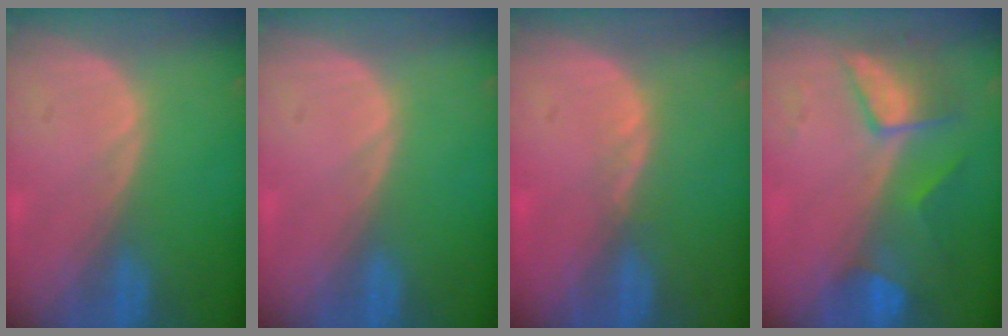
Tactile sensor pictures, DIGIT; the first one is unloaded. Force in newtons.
{"total": 0.0}
{"total": 1.1, "press": 1.0, "slide": 0.5}
{"total": 7.4, "press": 6.7, "slide": 3.3}